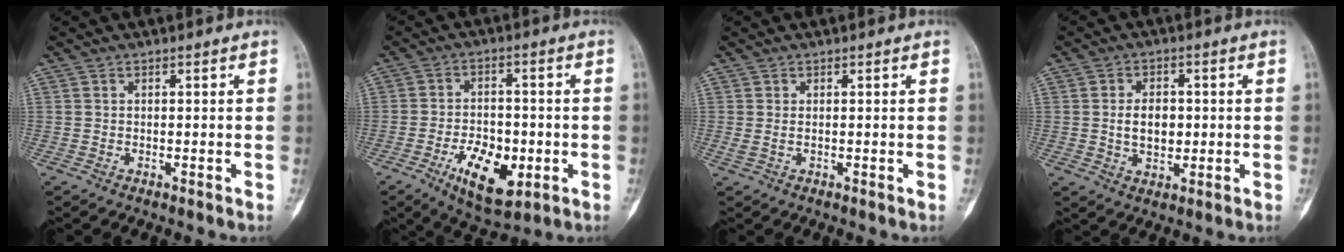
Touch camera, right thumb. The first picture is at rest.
{"total": 11.1, "force": [-4.0, 5.9, 8.6], "torque": [-0.121, 0.009, -0.057]}
{"total": 1.0, "force": [0.1, 0.4, 0.8], "torque": [-0.023, 0.003, 0.008]}
{"total": 6.1, "force": [0.1, 4.1, 4.5], "torque": [-0.055, 0.000, 0.003]}